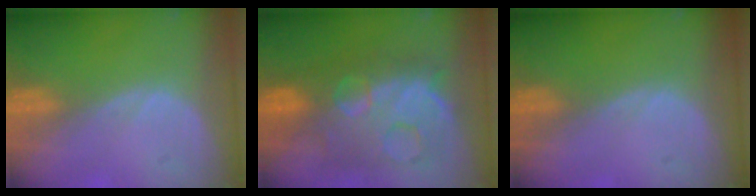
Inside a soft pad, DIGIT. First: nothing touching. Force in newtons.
{"total": 11.9, "press": 11.8, "slide": 1.3}
{"total": 0.0}